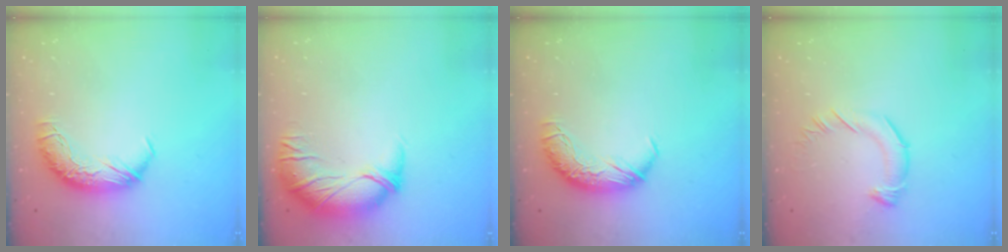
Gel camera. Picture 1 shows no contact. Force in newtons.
{"total": 3.2, "press": 0.1, "slide": 3.2}
{"total": 0.0}
{"total": 3.0, "press": 3.0, "slide": 0.2}